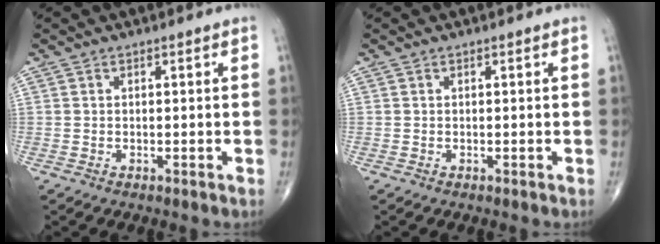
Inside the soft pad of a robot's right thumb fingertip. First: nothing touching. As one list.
[{"total": 0.0}]